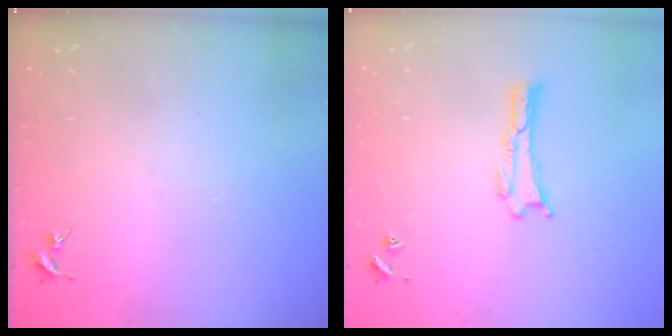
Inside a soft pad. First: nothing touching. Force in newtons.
{"total": 0.0}